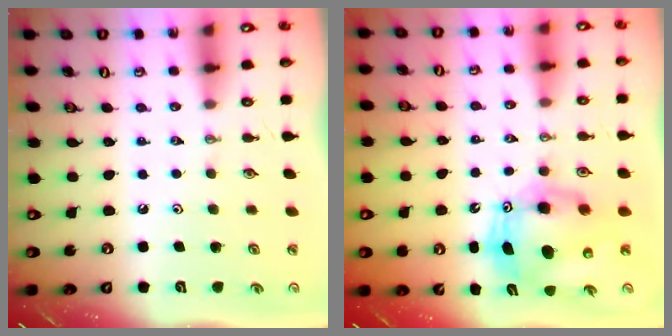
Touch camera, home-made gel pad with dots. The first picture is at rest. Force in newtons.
{"total": 11.1, "press": 10.9, "slide": 2.0}